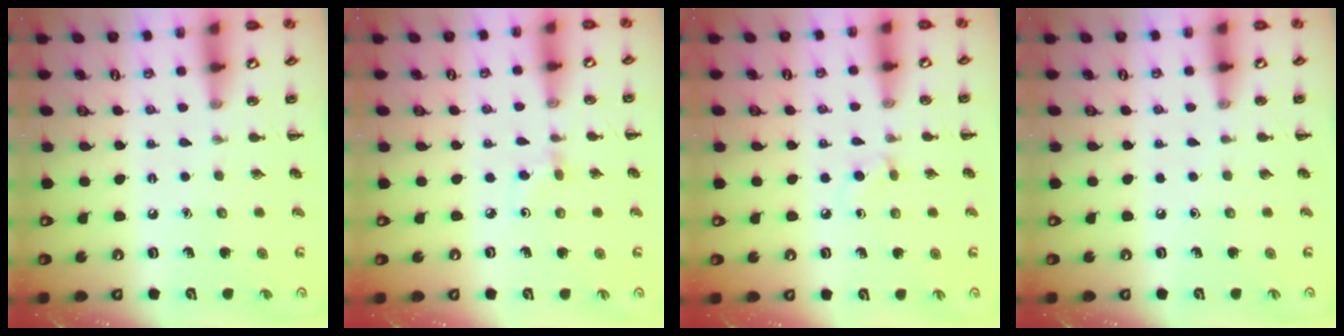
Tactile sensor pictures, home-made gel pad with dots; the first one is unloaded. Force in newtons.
{"total": 2.6, "press": 2.4, "slide": 1.1}
{"total": 1.9, "press": 1.6, "slide": 1.0}
{"total": 0.0}